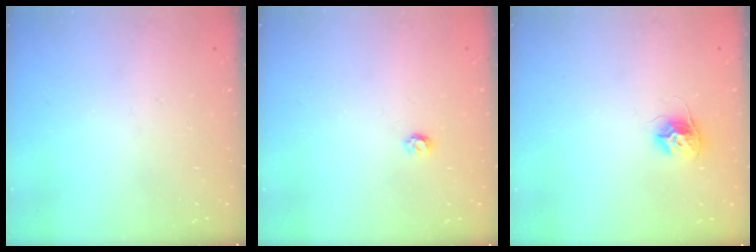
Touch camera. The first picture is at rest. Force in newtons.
{"total": 3.5, "press": 3.5, "slide": 0.3}
{"total": 9.1, "press": 9.1, "slide": 0.4}